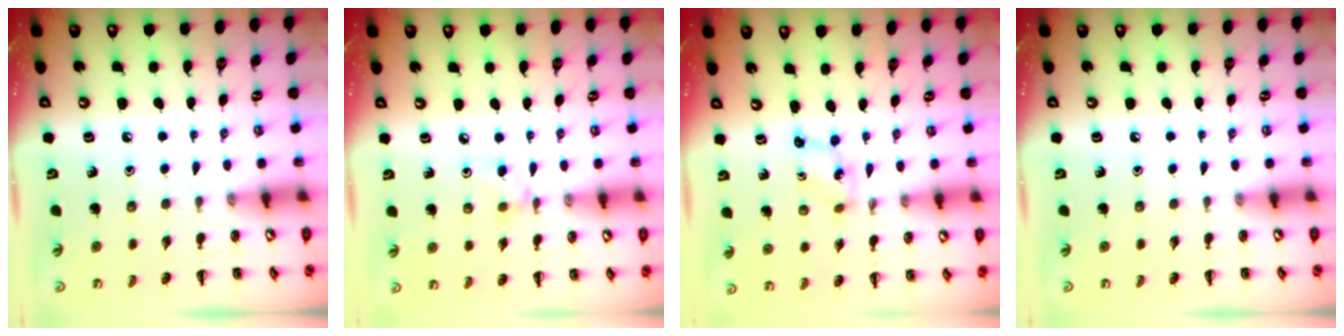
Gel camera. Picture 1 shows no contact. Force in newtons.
{"total": 2.8, "press": 2.6, "slide": 0.9}
{"total": 1.0, "press": 0.9, "slide": 0.3}
{"total": 0.0}